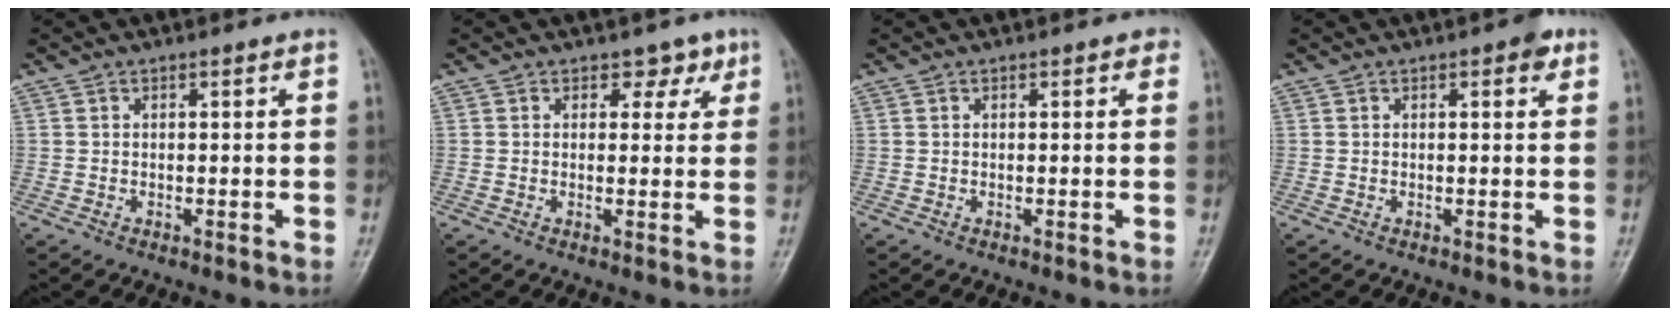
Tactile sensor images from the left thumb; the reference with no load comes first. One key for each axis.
{"total": 3.1, "fx": 1.8, "fy": 2.2, "fz": 1.0, "tx": 0.013, "ty": -0.007, "tz": 0.019}
{"total": 0.9, "fx": 0.4, "fy": 0.6, "fz": 0.6, "tx": 0.004, "ty": 0.001, "tz": 0.000}
{"total": 2.4, "fx": 1.2, "fy": 1.0, "fz": 1.8, "tx": -0.017, "ty": -0.001, "tz": 0.010}